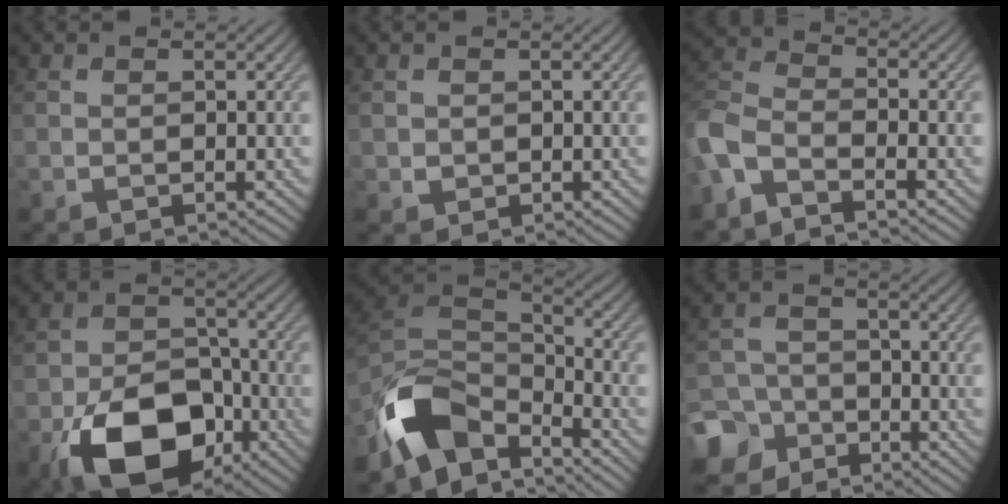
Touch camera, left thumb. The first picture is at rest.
{"total": 0.9, "force": [0.2, 0.8, 0.2], "torque": [-0.008, -0.004, 0.007]}
{"total": 6.6, "force": [-4.4, 2.7, 4.1], "torque": [-0.102, -0.005, -0.104]}
{"total": 14.0, "force": [-6.7, 8.6, 8.8], "torque": [-0.182, -0.029, -0.117]}
{"total": 11.8, "force": [-8.0, 5.6, 6.6], "torque": [-0.135, -0.007, -0.168]}
{"total": 7.1, "force": [-4.9, 4.9, 1.8], "torque": [-0.036, -0.010, -0.102]}